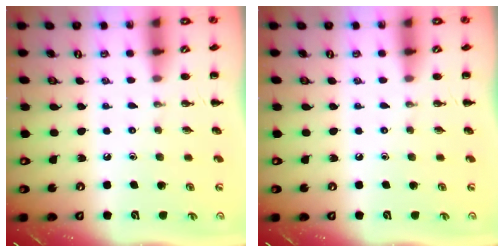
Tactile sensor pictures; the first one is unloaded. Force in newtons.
{"total": 0.0}